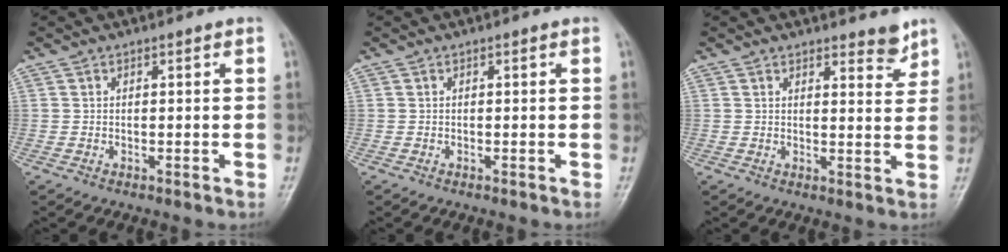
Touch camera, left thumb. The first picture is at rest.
{"total": 0.0}
{"total": 3.7, "force": [3.0, 1.2, 1.7], "torque": [-0.005, -0.024, 0.040]}